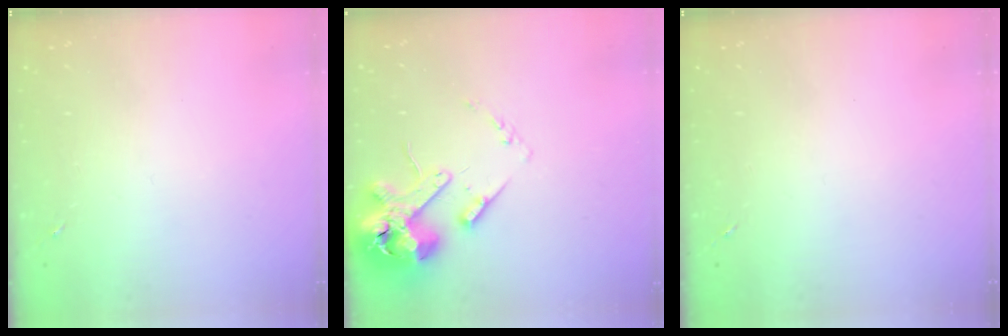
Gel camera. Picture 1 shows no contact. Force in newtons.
{"total": 15.9, "press": 15.7, "slide": 2.5}
{"total": 0.0}